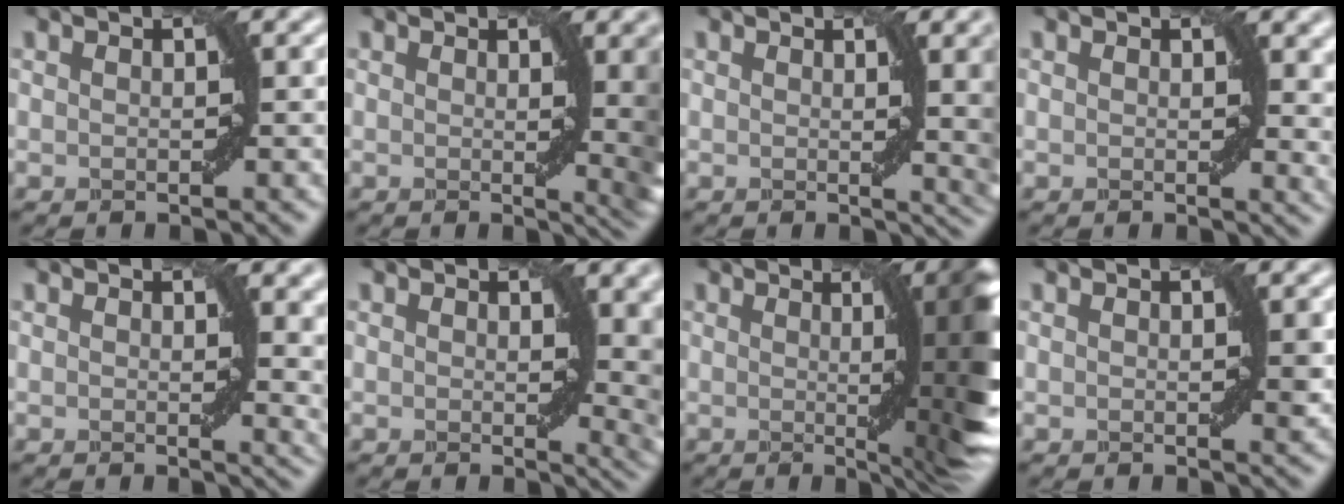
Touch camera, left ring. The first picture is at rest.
{"total": 7.2, "force": [0.7, 2.2, 6.8], "torque": [-0.052, 0.000, 0.010]}
{"total": 7.4, "force": [0.9, 2.3, 6.9], "torque": [-0.052, 0.003, 0.014]}
{"total": 3.2, "force": [1.1, 1.3, 2.7], "torque": [-0.023, -0.004, 0.016]}
{"total": 4.5, "force": [1.3, 1.7, 4.0], "torque": [-0.033, -0.008, 0.024]}
{"total": 6.1, "force": [1.3, 2.7, 5.4], "torque": [-0.044, -0.009, 0.024]}
{"total": 11.3, "force": [0.6, 2.6, 11.0], "torque": [-0.096, 0.011, 0.010]}
{"total": 0.8, "force": [0.2, 0.0, 0.8], "torque": [-0.007, -0.003, 0.004]}